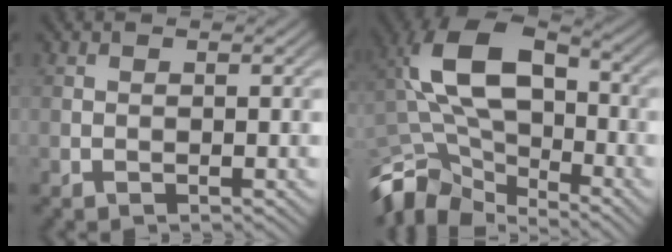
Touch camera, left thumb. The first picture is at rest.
{"total": 13.9, "force": [-5.0, 8.2, 10.0], "torque": [-0.212, 0.002, -0.106]}